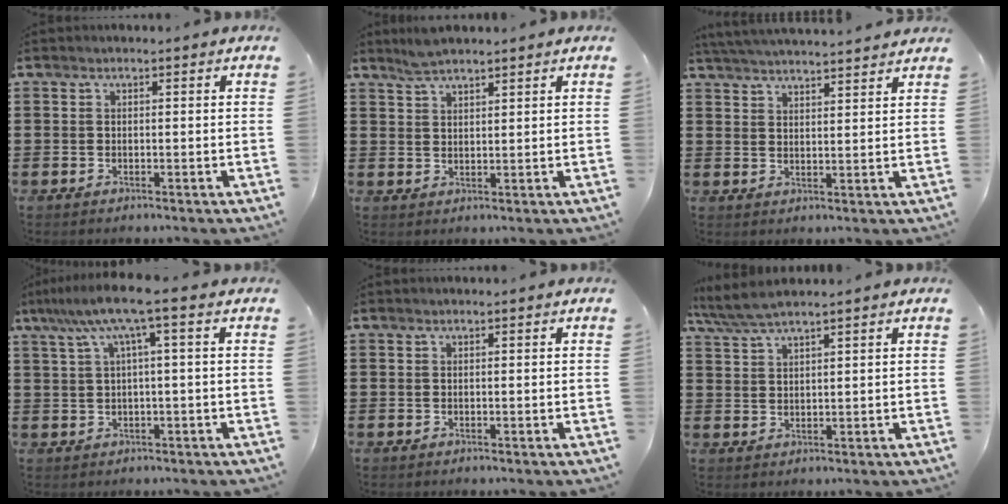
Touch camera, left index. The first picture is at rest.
{"total": 2.9, "force": [2.7, 0.5, 0.8], "torque": [-0.024, 0.000, 0.052]}
{"total": 4.1, "force": [4.0, -0.4, 0.6], "torque": [-0.026, -0.018, 0.072]}
{"total": 7.1, "force": [2.3, 0.2, 6.7], "torque": [-0.140, -0.004, 0.034]}
{"total": 0.0}
{"total": 3.9, "force": [3.2, 0.3, 2.2], "torque": [-0.051, -0.003, 0.059]}